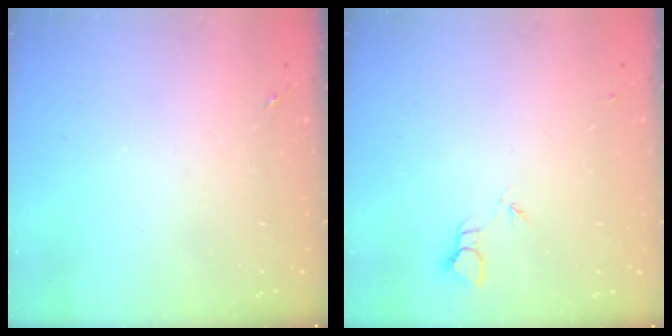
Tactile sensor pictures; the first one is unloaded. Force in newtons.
{"total": 2.0, "press": 2.0, "slide": 0.1}